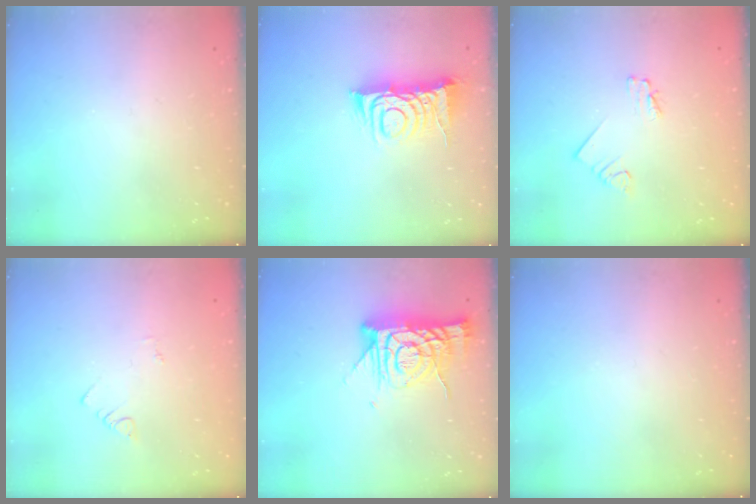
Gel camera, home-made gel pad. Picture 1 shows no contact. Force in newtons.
{"total": 9.8, "press": 9.8, "slide": 1.1}
{"total": 1.6, "press": 1.5, "slide": 0.2}
{"total": 1.1, "press": 1.1, "slide": 0.3}
{"total": 12.7, "press": 12.7, "slide": 1.2}
{"total": 0.0}